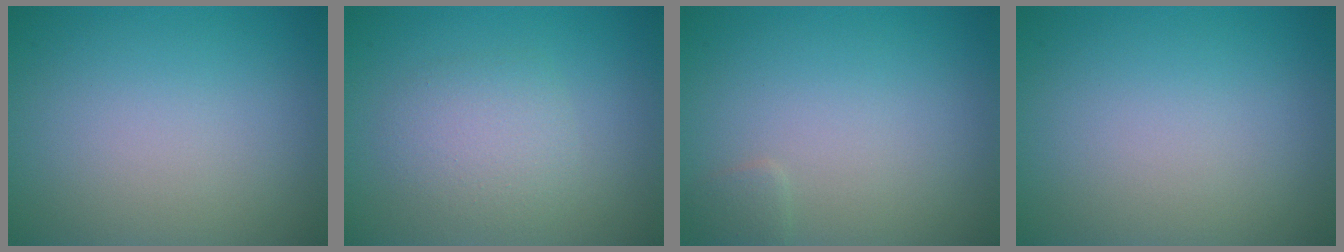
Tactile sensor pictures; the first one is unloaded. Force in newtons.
{"total": 2.8, "press": 2.8, "slide": 0.2}
{"total": 0.8, "press": 0.8, "slide": 0.0}
{"total": 0.0}